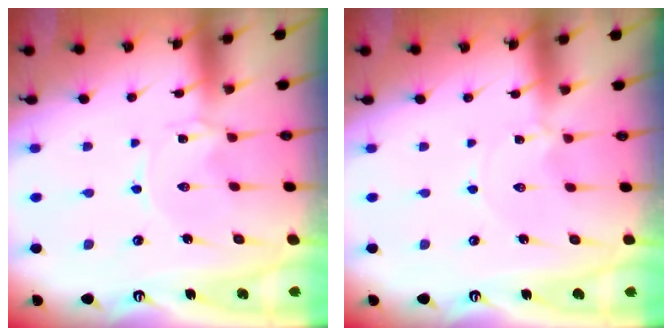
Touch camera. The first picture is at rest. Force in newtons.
{"total": 0.0}